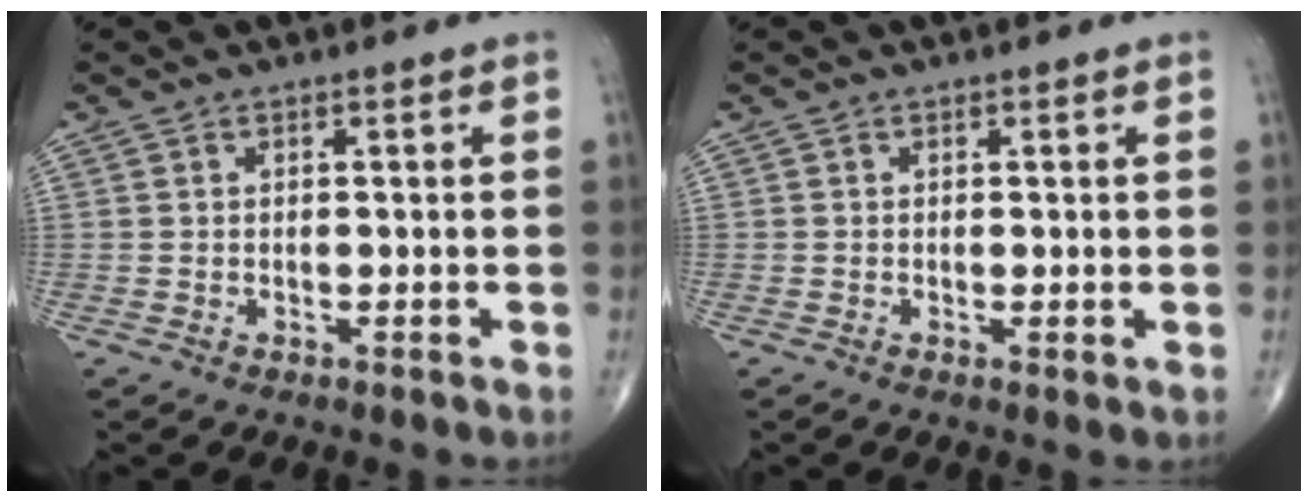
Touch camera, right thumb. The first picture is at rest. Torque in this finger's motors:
{"motor_torque": [-0.24, 0.04, -0.40, -0.22, -0.03]}